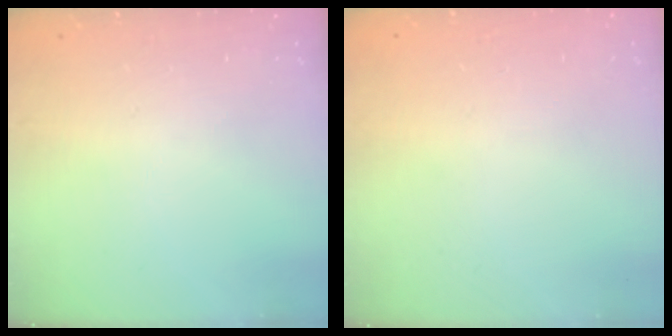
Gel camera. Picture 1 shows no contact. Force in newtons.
{"total": 0.0}